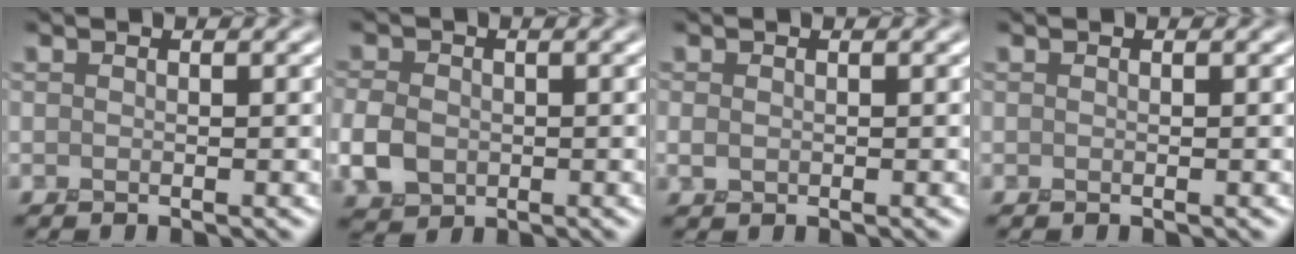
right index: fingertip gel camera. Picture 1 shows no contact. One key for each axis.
{"total": 3.4, "fx": -0.7, "fy": 2.7, "fz": 2.0, "tx": -0.048, "ty": 0.001, "tz": -0.018}
{"total": 0.8, "fx": 0.1, "fy": 0.7, "fz": 0.4, "tx": -0.010, "ty": 0.002, "tz": 0.000}
{"total": 0.0}